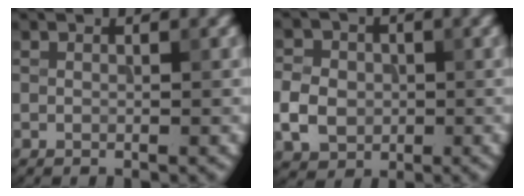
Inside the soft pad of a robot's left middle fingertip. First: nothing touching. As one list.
[{"total": 4.2, "force": [-0.8, 3.6, 2.0], "torque": [-0.039, 0.001, -0.019]}]